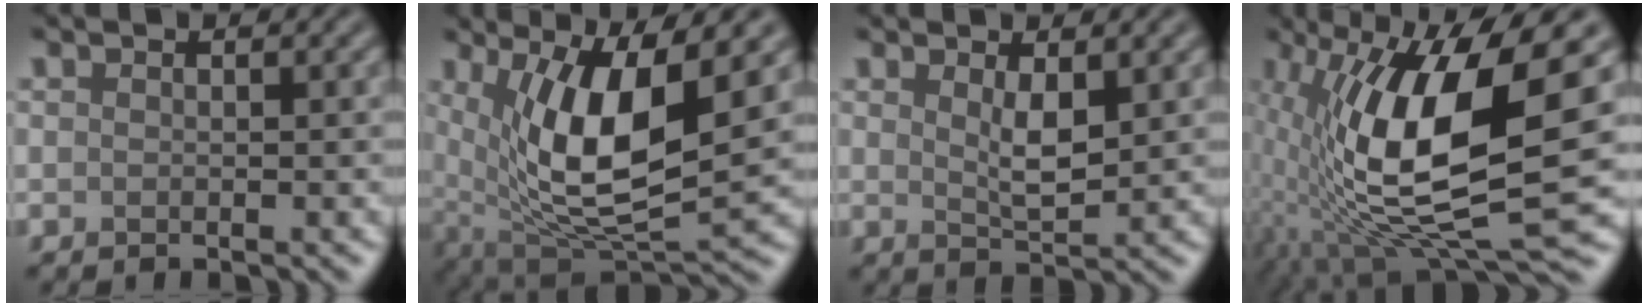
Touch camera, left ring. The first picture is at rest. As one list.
[{"total": 9.6, "force": [2.4, 3.2, 8.7], "torque": [-0.158, -0.015, 0.047]}, {"total": 2.4, "force": [1.0, 0.6, 2.1], "torque": [-0.040, -0.006, 0.020]}, {"total": 13.3, "force": [0.7, 4.2, 12.6], "torque": [-0.236, -0.015, 0.011]}]